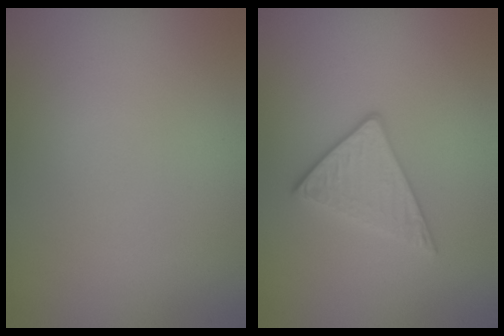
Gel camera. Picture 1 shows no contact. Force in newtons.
{"total": 2.8, "press": 2.6, "slide": 1.0}